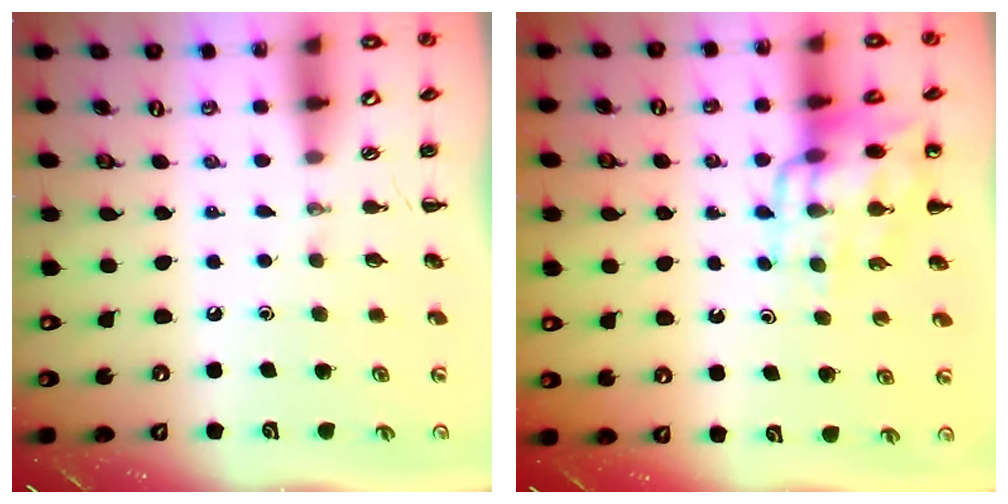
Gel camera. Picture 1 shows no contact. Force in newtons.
{"total": 13.1, "press": 12.8, "slide": 2.9}